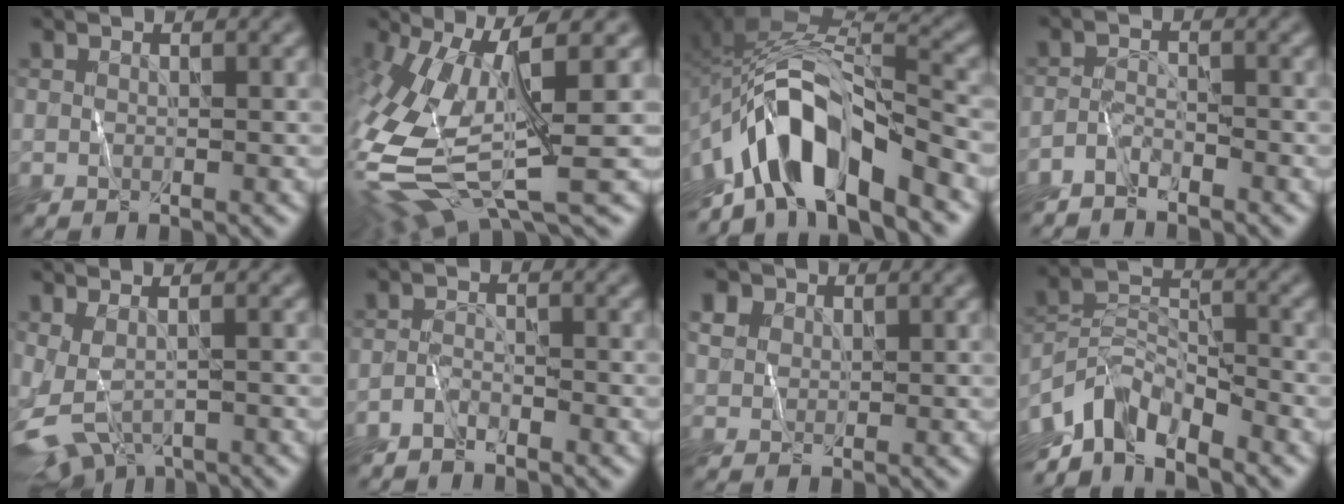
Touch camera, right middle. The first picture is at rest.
{"total": 11.5, "force": [-0.7, 3.7, 10.9], "torque": [-0.249, -0.015, -0.004]}
{"total": 10.5, "force": [-6.1, 3.8, 7.7], "torque": [-0.122, 0.013, -0.113]}
{"total": 1.7, "force": [-1.6, 0.3, 0.6], "torque": [-0.017, 0.006, -0.037]}
{"total": 3.4, "force": [-1.3, 1.7, 2.7], "torque": [-0.060, -0.027, -0.017]}
{"total": 1.4, "force": [-1.3, 0.2, 0.5], "torque": [-0.015, 0.005, -0.030]}
{"total": 2.2, "force": [1.1, 1.7, 0.7], "torque": [-0.020, 0.009, 0.014]}
{"total": 6.6, "force": [-5.0, 2.7, 3.4], "torque": [-0.053, -0.003, -0.105]}